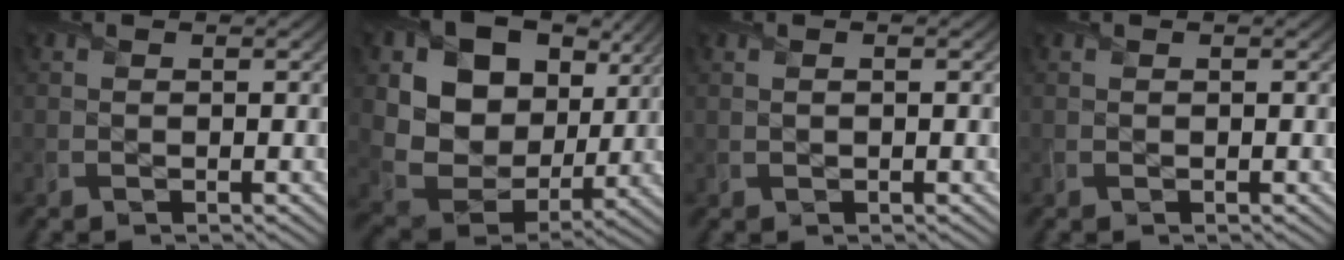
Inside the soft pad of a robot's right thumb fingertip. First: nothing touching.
{"total": 15.3, "force": [5.5, 11.7, 8.1], "torque": [-0.201, 0.020, 0.113]}
{"total": 0.6, "force": [0.2, 0.0, 0.5], "torque": [-0.012, 0.005, 0.005]}
{"total": 0.0}